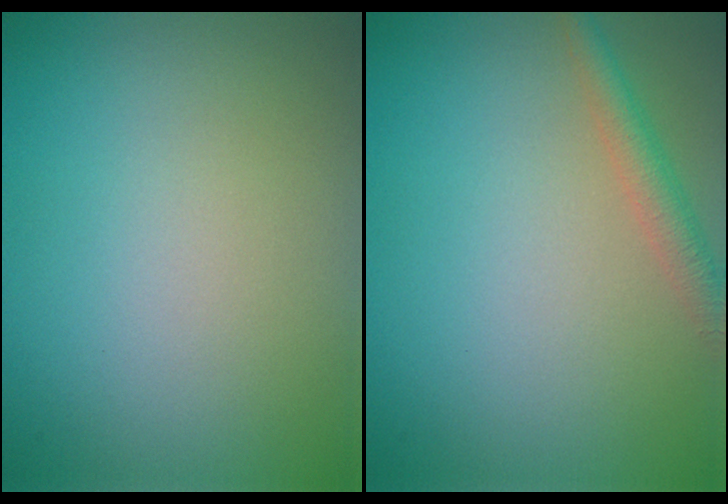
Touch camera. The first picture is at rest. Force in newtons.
{"total": 2.3, "press": 2.3, "slide": 0.1}